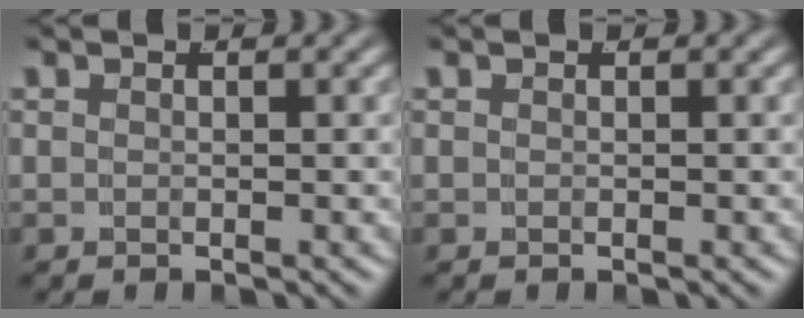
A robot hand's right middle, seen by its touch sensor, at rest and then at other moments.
{"total": 0.0}